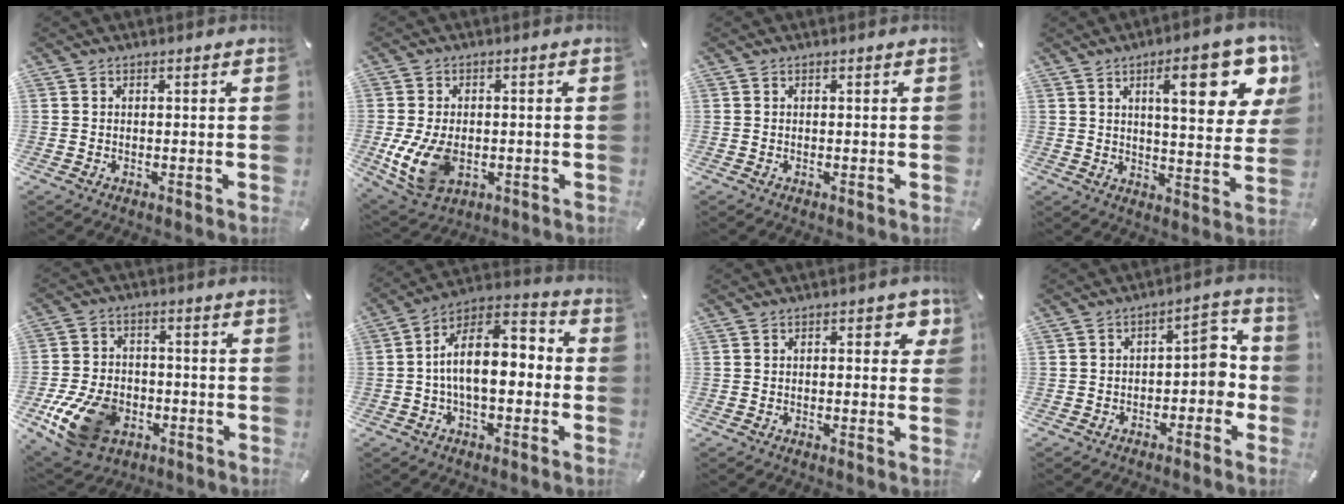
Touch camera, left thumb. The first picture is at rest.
{"total": 10.6, "force": [-2.1, 7.0, 7.7], "torque": [-0.174, 0.000, -0.032]}
{"total": 0.0}
{"total": 17.8, "force": [7.7, 5.8, 14.9], "torque": [-0.210, -0.026, 0.113]}
{"total": 14.3, "force": [-5.4, 10.1, 8.5], "torque": [-0.181, 0.028, -0.093]}
{"total": 12.9, "force": [-1.5, 7.1, 10.6], "torque": [-0.183, 0.005, -0.023]}
{"total": 4.2, "force": [1.0, 2.1, 3.5], "torque": [-0.034, -0.006, 0.007]}
{"total": 8.0, "force": [-0.6, 5.1, 6.2], "torque": [-0.073, 0.002, -0.017]}